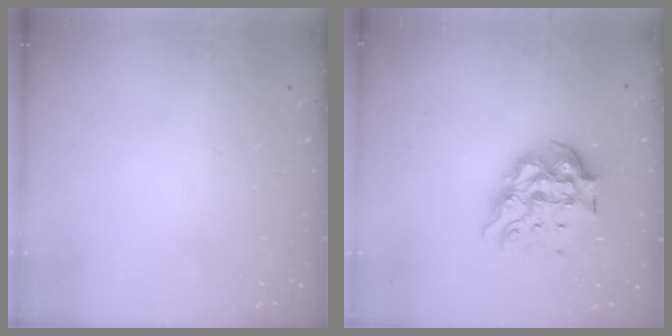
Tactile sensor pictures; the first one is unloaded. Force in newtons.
{"total": 12.4, "press": 12.4, "slide": 1.1}